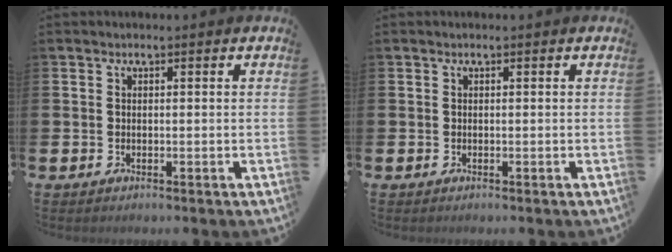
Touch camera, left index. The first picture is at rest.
{"total": 0.0}